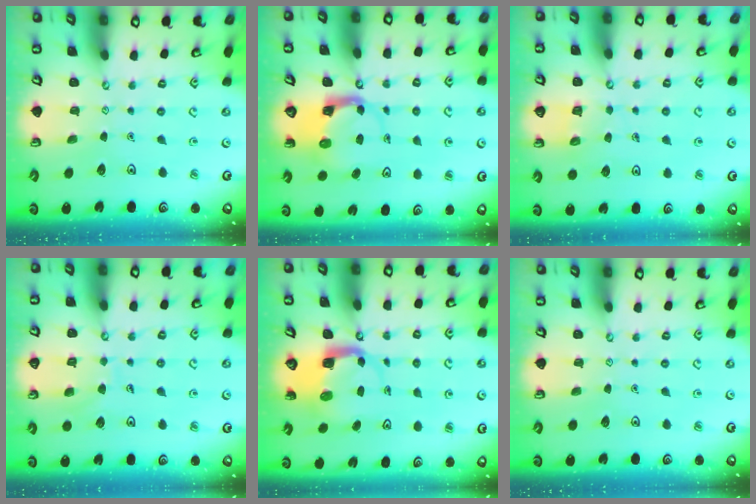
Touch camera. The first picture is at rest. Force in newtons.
{"total": 3.7, "press": 3.6, "slide": 0.6}
{"total": 4.1, "press": 4.1, "slide": 0.4}
{"total": 6.6, "press": 6.6, "slide": 0.6}
{"total": 5.2, "press": 5.1, "slide": 0.8}
{"total": 0.0}